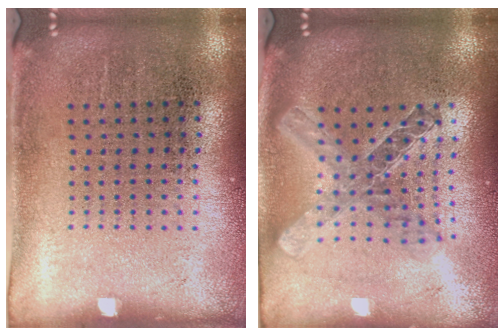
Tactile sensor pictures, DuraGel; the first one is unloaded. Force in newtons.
{"total": 2.0, "press": 1.7, "slide": 1.1}